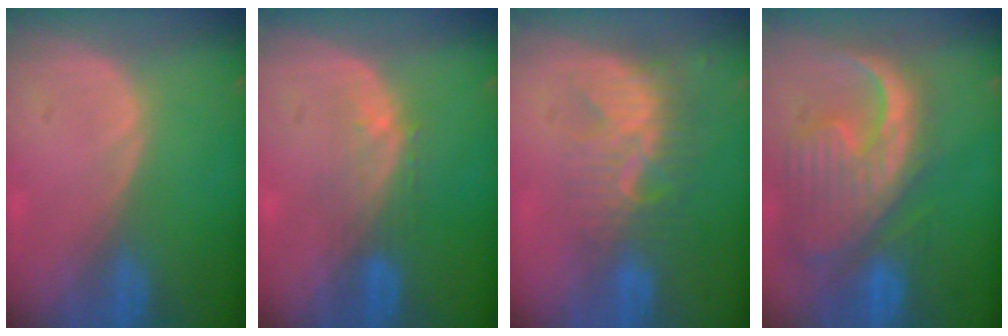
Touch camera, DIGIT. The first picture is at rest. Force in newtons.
{"total": 3.4, "press": 3.4, "slide": 0.4}
{"total": 8.7, "press": 7.6, "slide": 4.3}
{"total": 13.0, "press": 11.2, "slide": 6.6}